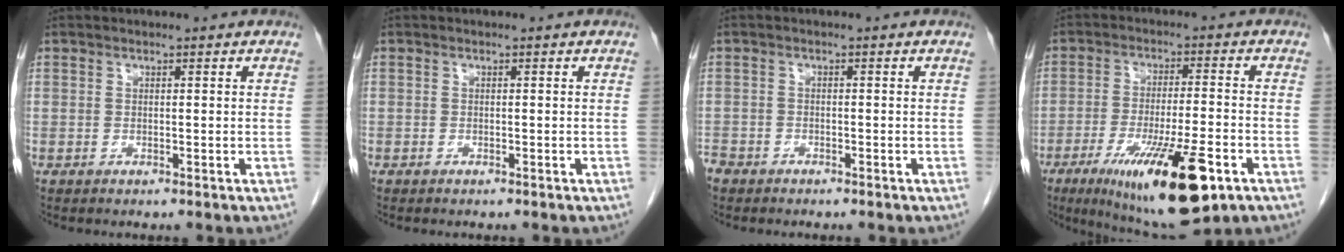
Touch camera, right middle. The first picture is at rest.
{"total": 0.0}
{"total": 3.2, "force": [-2.6, 1.6, 0.7], "torque": [-0.016, -0.001, -0.048]}
{"total": 16.6, "force": [-8.5, 2.7, 14.0], "torque": [-0.217, -0.031, -0.127]}